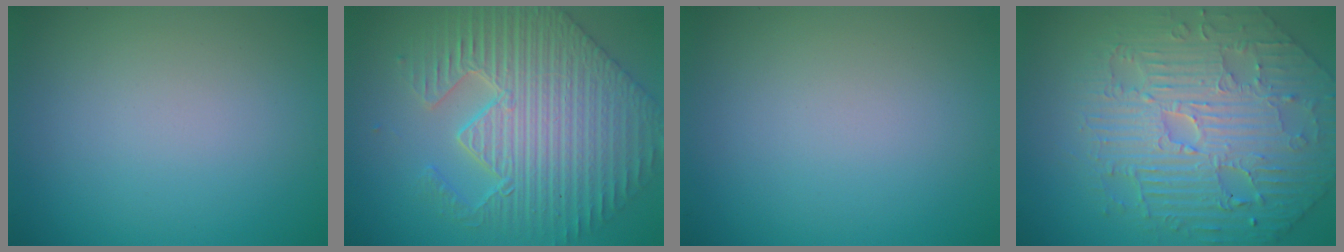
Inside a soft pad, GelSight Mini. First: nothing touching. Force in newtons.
{"total": 7.0, "press": 5.8, "slide": 3.9}
{"total": 0.0}
{"total": 6.9, "press": 5.9, "slide": 3.5}